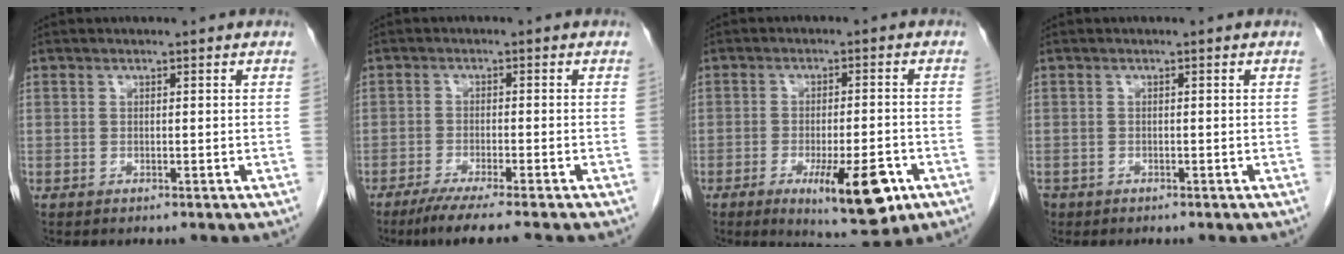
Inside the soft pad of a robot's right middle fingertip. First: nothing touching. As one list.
[{"total": 6.9, "force": [-5.6, -0.7, 4.1], "torque": [-0.058, -0.019, -0.090]}, {"total": 10.8, "force": [-4.9, 2.3, 9.3], "torque": [-0.137, -0.017, -0.064]}, {"total": 1.7, "force": [-1.2, 1.2, 0.3], "torque": [-0.013, 0.000, -0.020]}]